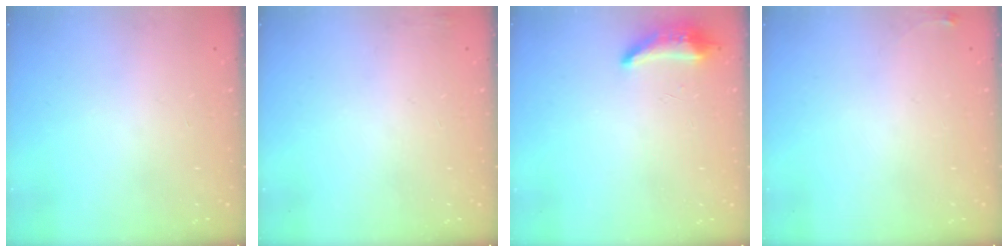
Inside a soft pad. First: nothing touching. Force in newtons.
{"total": 3.9, "press": 3.6, "slide": 1.5}
{"total": 8.7, "press": 8.5, "slide": 2.0}
{"total": 3.4, "press": 3.4, "slide": 0.5}